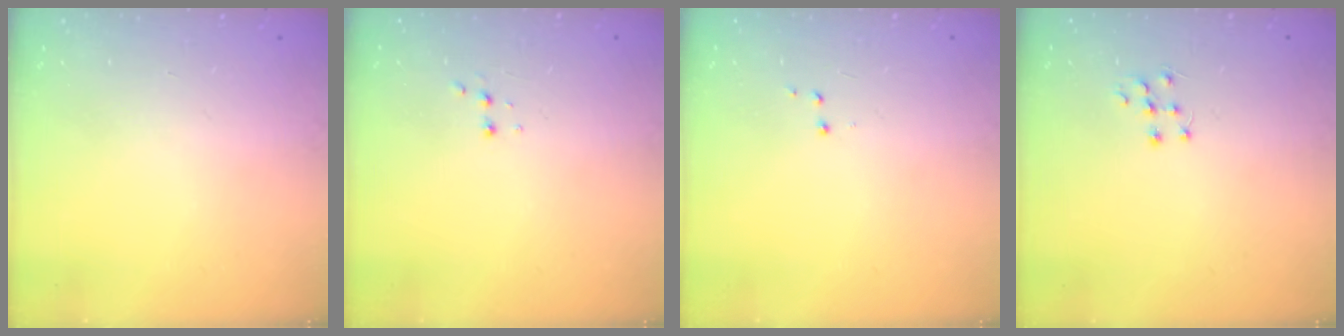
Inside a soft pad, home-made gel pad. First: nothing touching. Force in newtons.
{"total": 2.5, "press": 2.4, "slide": 0.8}
{"total": 2.9, "press": 2.8, "slide": 0.7}
{"total": 6.2, "press": 6.2, "slide": 0.4}